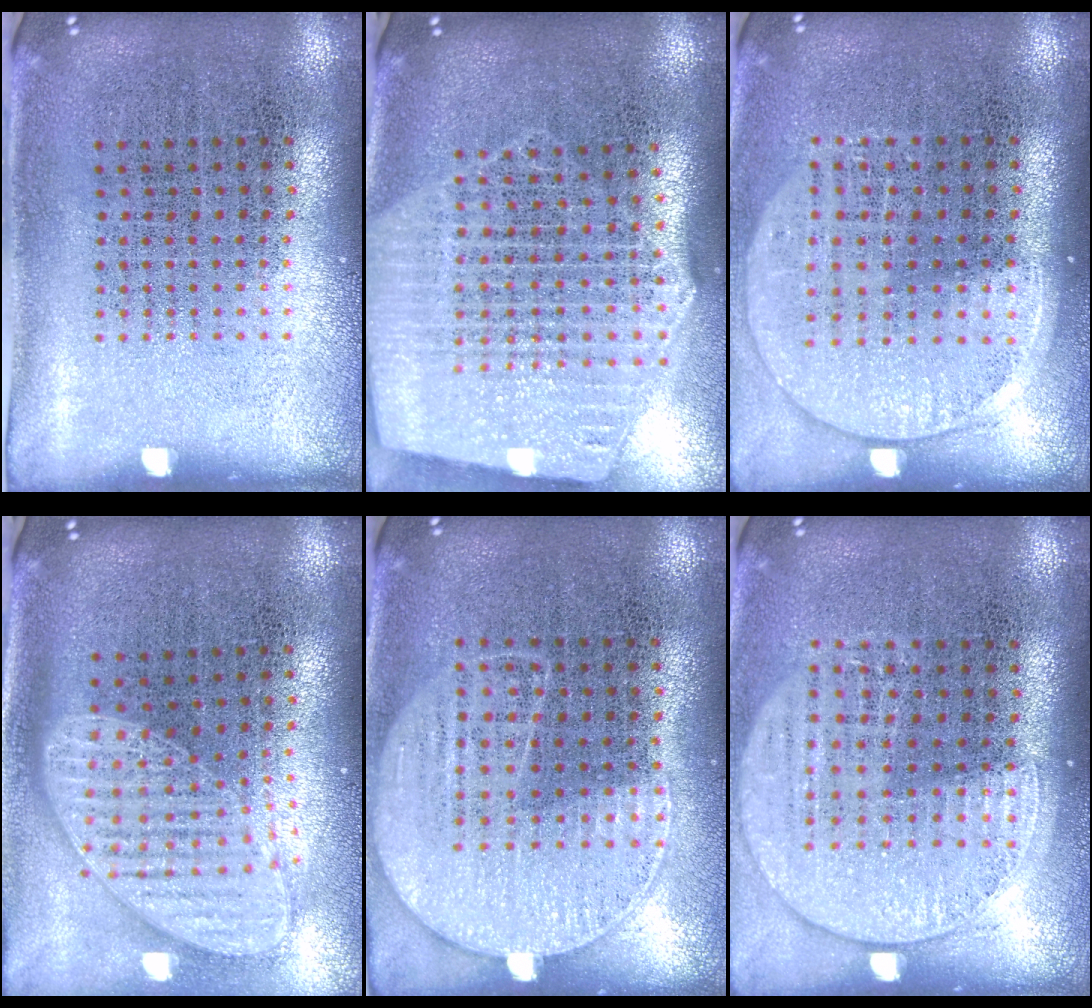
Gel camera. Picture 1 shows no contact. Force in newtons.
{"total": 2.7, "press": 2.3, "slide": 1.4}
{"total": 1.4, "press": 1.3, "slide": 0.6}
{"total": 1.9, "press": 1.5, "slide": 1.1}
{"total": 1.2, "press": 1.0, "slide": 0.6}
{"total": 1.4, "press": 1.3, "slide": 0.5}